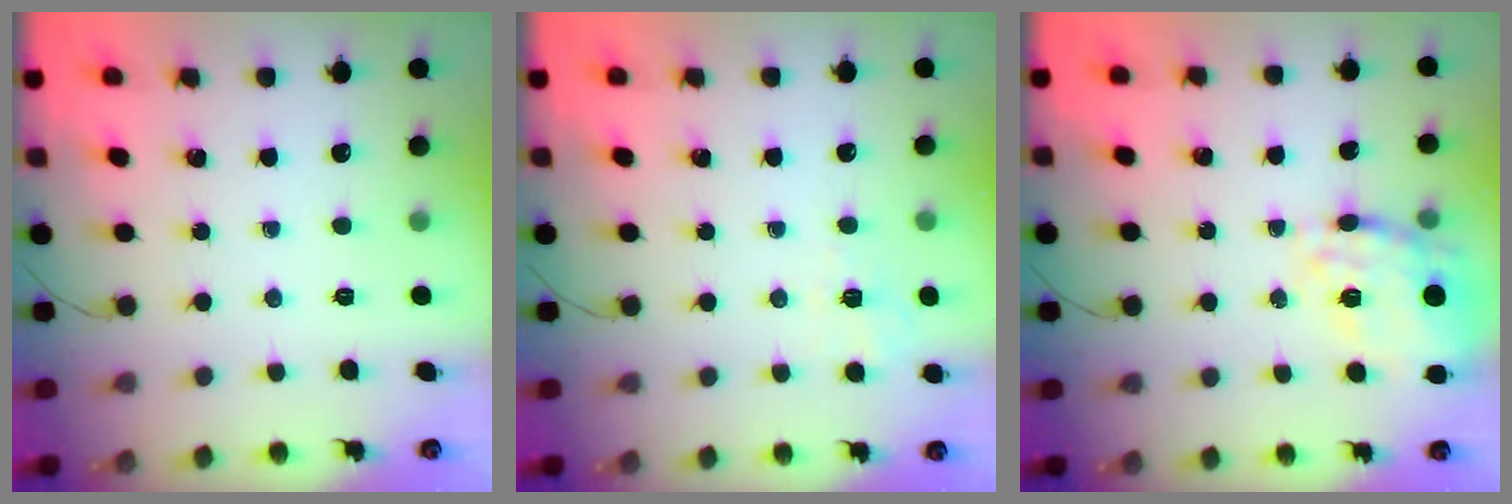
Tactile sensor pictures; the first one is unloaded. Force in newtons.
{"total": 2.0, "press": 0.8, "slide": 1.8}
{"total": 18.0, "press": 17.8, "slide": 2.6}